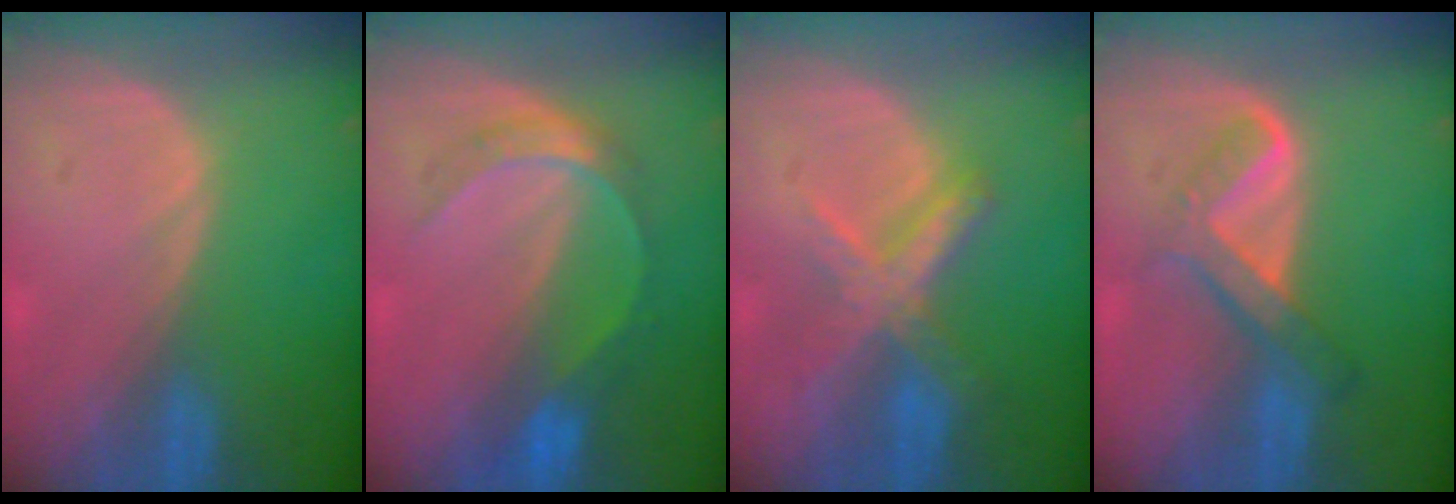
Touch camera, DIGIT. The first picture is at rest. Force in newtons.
{"total": 6.4, "press": 5.5, "slide": 3.2}
{"total": 7.2, "press": 6.1, "slide": 3.8}
{"total": 6.1, "press": 5.4, "slide": 2.8}